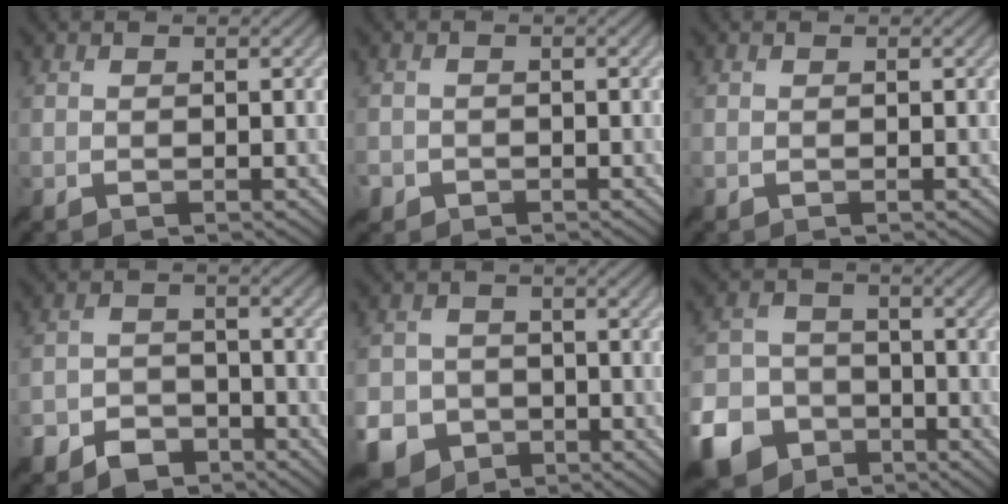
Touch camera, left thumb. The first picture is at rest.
{"total": 1.6, "force": [-1.1, 1.2, 0.1], "torque": [0.002, -0.004, -0.025]}
{"total": 0.0}
{"total": 5.8, "force": [-4.4, 3.1, 2.1], "torque": [-0.039, -0.003, -0.092]}
{"total": 6.7, "force": [-3.3, 5.2, 2.6], "torque": [-0.069, -0.015, -0.073]}
{"total": 9.5, "force": [-5.6, 6.5, 4.0], "torque": [-0.111, -0.017, -0.116]}